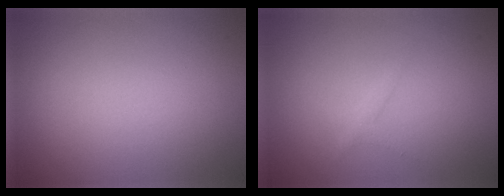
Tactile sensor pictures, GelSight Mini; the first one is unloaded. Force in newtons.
{"total": 0.9, "press": 0.9, "slide": 0.0}